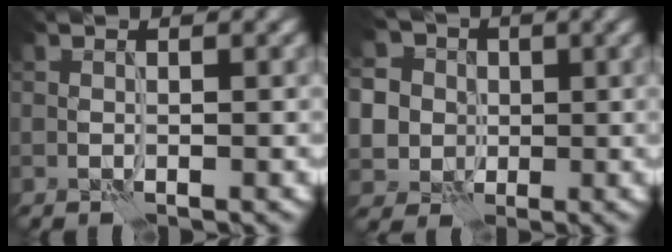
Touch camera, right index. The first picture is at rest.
{"total": 8.6, "force": [1.8, 7.8, 3.2], "torque": [-0.076, 0.023, 0.014]}